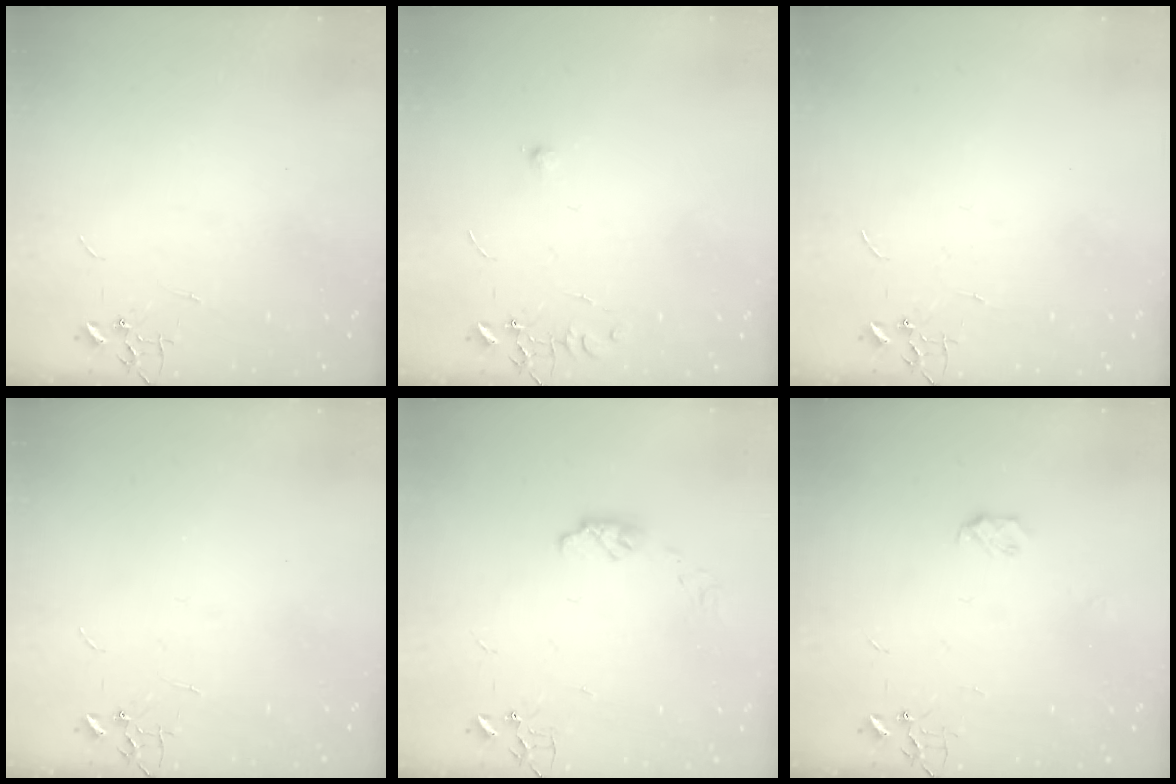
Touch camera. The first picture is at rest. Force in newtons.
{"total": 5.8, "press": 5.8, "slide": 0.7}
{"total": 0.0}
{"total": 0.0}
{"total": 5.0, "press": 4.9, "slide": 0.7}
{"total": 4.0, "press": 4.0, "slide": 0.6}